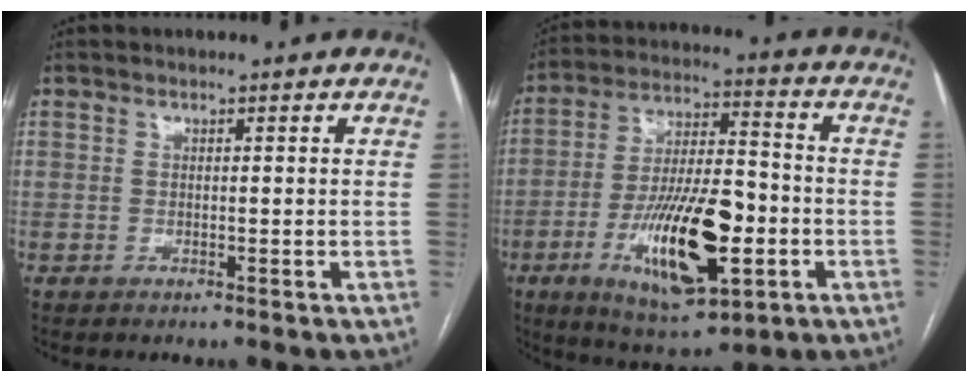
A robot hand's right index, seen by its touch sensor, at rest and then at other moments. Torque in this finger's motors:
{"motor_torque": [1.85, -0.29, 0.55, 0.21]}